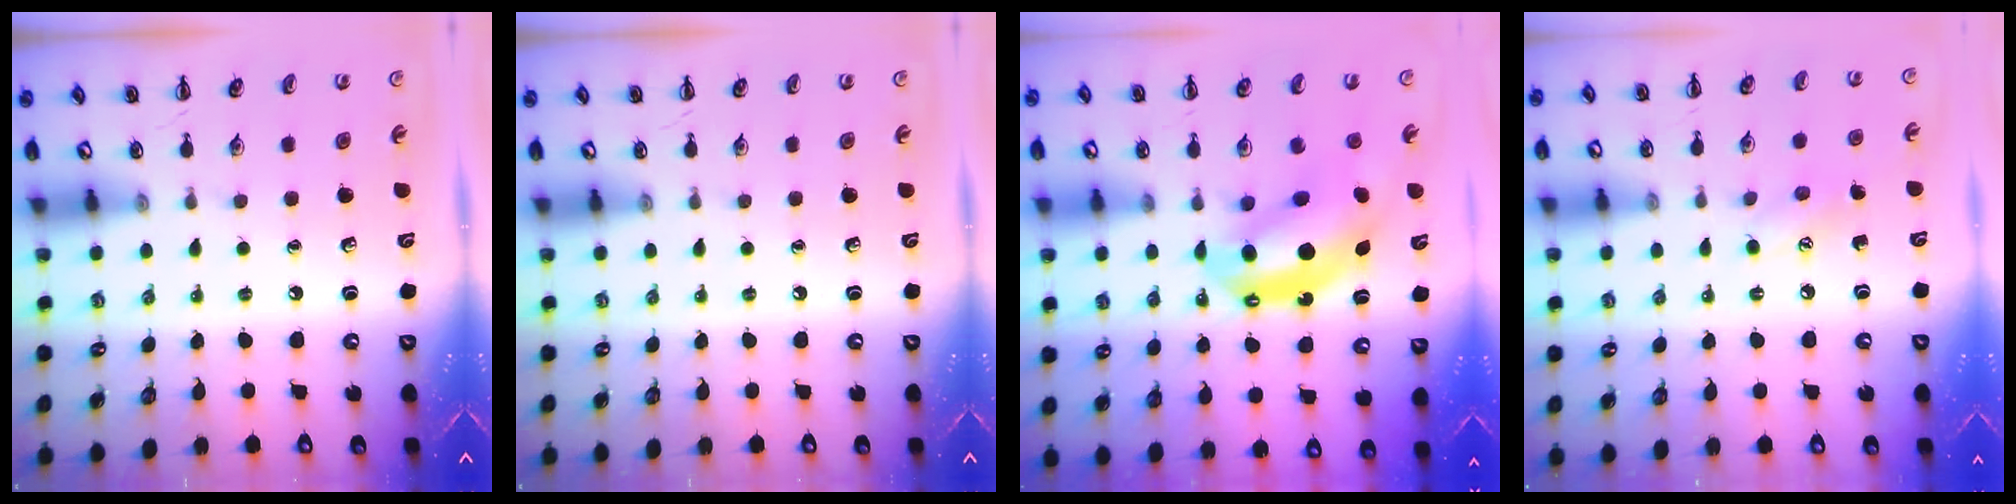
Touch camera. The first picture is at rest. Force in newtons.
{"total": 0.0}
{"total": 12.6, "press": 12.2, "slide": 3.3}
{"total": 5.6, "press": 5.4, "slide": 1.4}